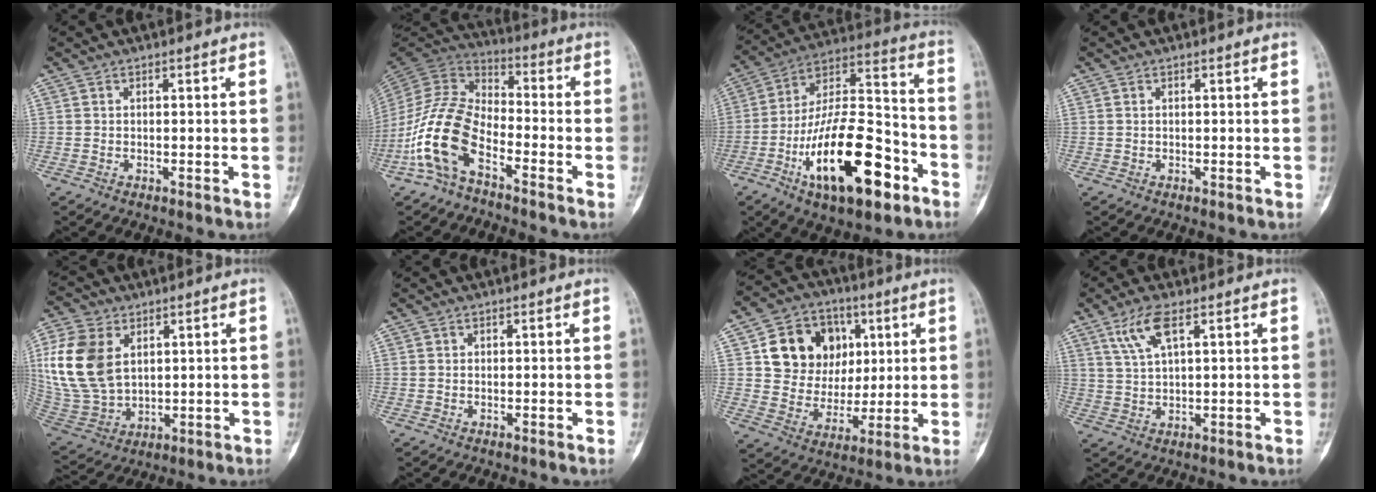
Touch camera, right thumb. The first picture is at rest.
{"total": 13.6, "force": [-6.7, 6.6, 9.8], "torque": [-0.201, 0.060, -0.142]}
{"total": 24.3, "force": [-10.3, 10.0, 19.6], "torque": [-0.342, 0.064, -0.167]}
{"total": 0.0}
{"total": 15.9, "force": [4.2, 10.9, 10.8], "torque": [-0.220, -0.012, 0.096]}
{"total": 0.0}
{"total": 15.5, "force": [4.8, 12.8, 7.3], "torque": [-0.075, -0.004, 0.089]}
{"total": 6.2, "force": [3.3, 1.8, 5.0], "torque": [-0.108, -0.005, 0.073]}